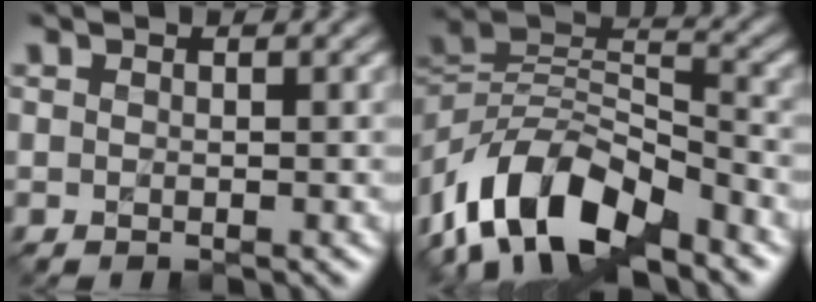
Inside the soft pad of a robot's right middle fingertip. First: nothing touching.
{"total": 11.5, "force": [-7.4, 5.2, 7.1], "torque": [-0.127, 0.009, -0.152]}